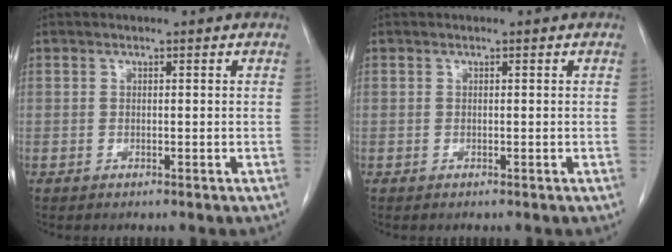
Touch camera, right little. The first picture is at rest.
{"total": 0.0}